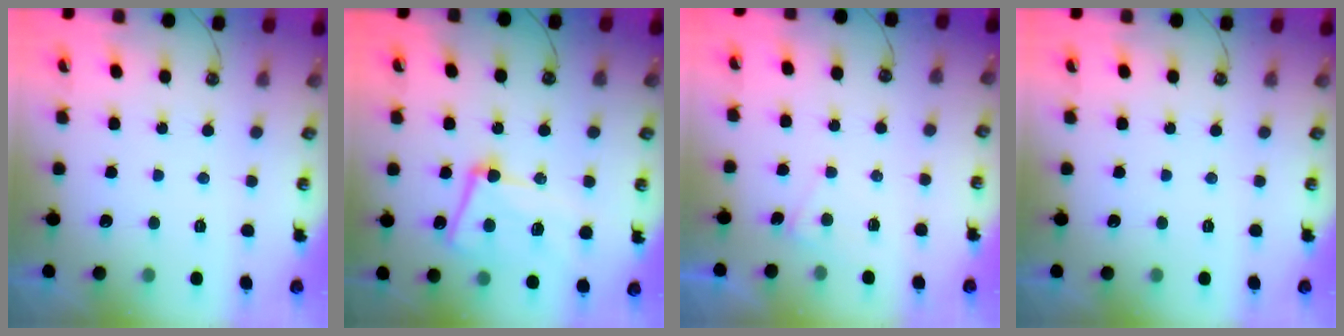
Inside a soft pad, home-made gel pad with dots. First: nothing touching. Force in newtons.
{"total": 14.7, "press": 14.5, "slide": 2.0}
{"total": 2.4, "press": 2.4, "slide": 0.1}
{"total": 0.0}